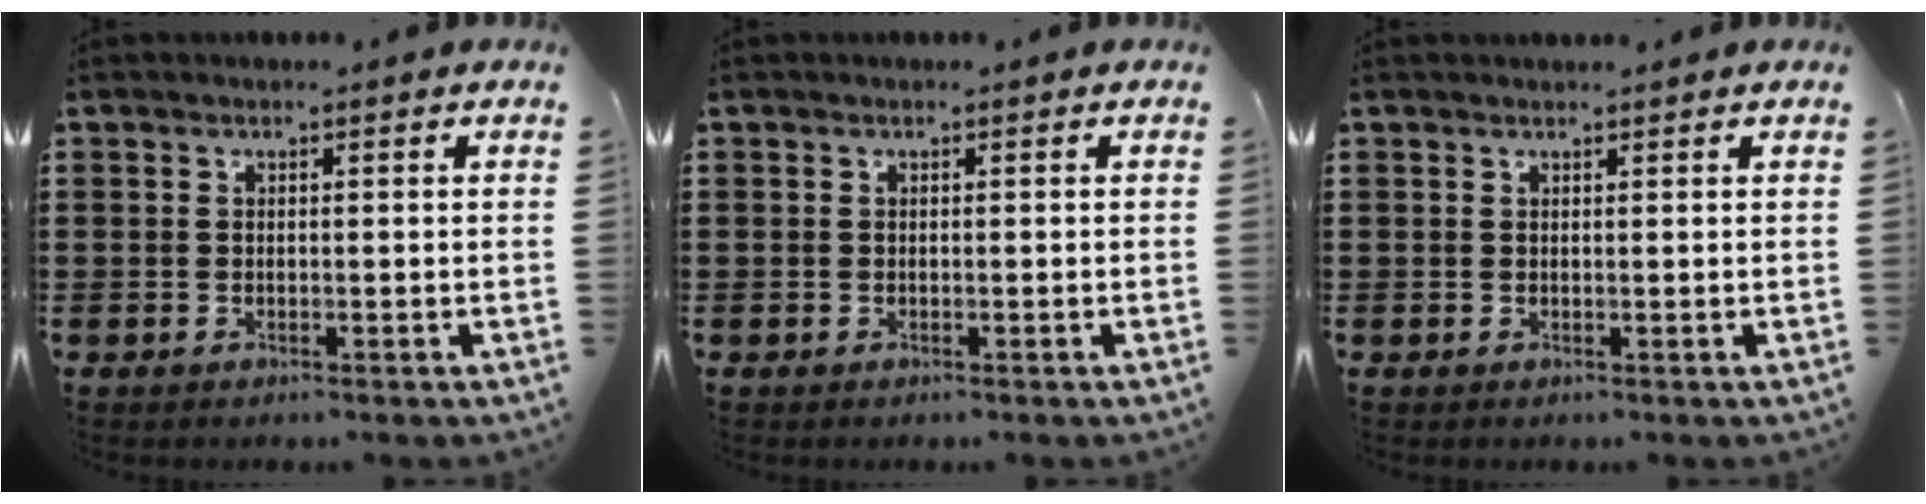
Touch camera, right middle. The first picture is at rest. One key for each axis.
{"total": 0.0}
{"total": 0.5, "fx": 0.5, "fy": -0.1, "fz": 0.0, "tx": -0.002, "ty": -0.001, "tz": 0.010}